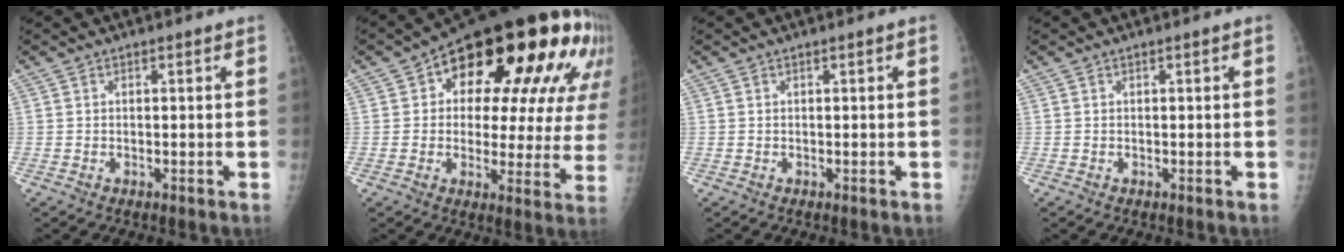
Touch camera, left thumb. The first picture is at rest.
{"total": 27.8, "force": [11.1, 13.2, 21.8], "torque": [-0.247, 0.017, 0.151]}
{"total": 0.0}
{"total": 0.0}